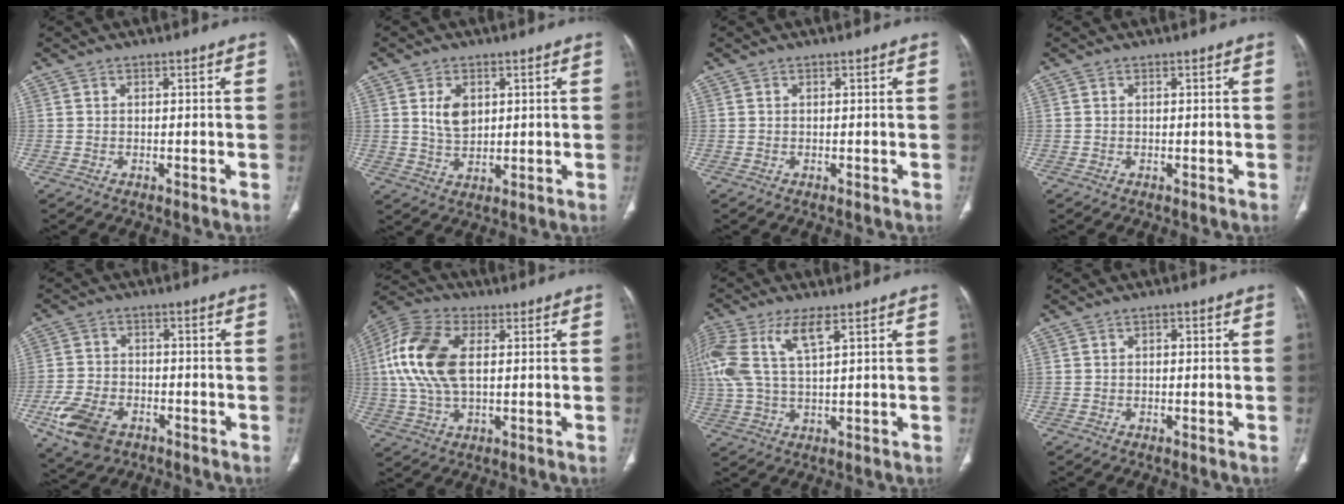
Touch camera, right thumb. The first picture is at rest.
{"total": 5.5, "force": [1.6, 3.6, 3.9], "torque": [-0.058, -0.012, 0.035]}
{"total": 0.0}
{"total": 0.0}
{"total": 10.0, "force": [-4.9, 6.3, 6.0], "torque": [-0.120, 0.014, -0.084]}
{"total": 15.7, "force": [2.3, 8.7, 12.9], "torque": [-0.284, 0.014, 0.041]}
{"total": 13.8, "force": [5.3, 5.4, 11.6], "torque": [-0.297, 0.008, 0.107]}
{"total": 1.0, "force": [0.1, 0.7, 0.8], "torque": [-0.010, 0.005, -0.001]}